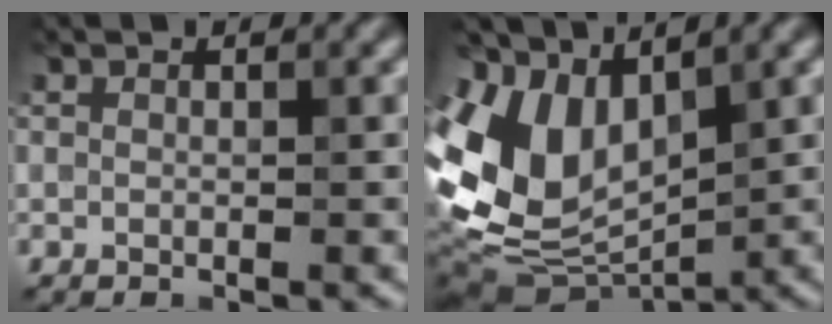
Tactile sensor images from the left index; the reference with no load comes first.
{"total": 8.6, "force": [0.9, 6.1, 6.0], "torque": [-0.126, -0.014, 0.015]}